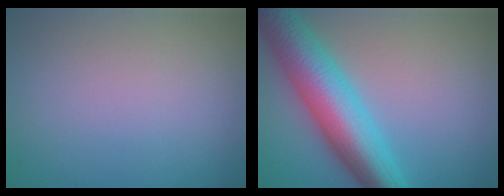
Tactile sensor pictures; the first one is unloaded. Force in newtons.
{"total": 9.4, "press": 9.4, "slide": 0.1}